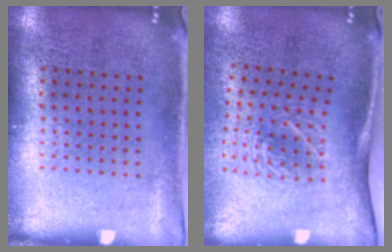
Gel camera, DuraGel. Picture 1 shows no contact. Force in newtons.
{"total": 1.9, "press": 1.3, "slide": 1.4}